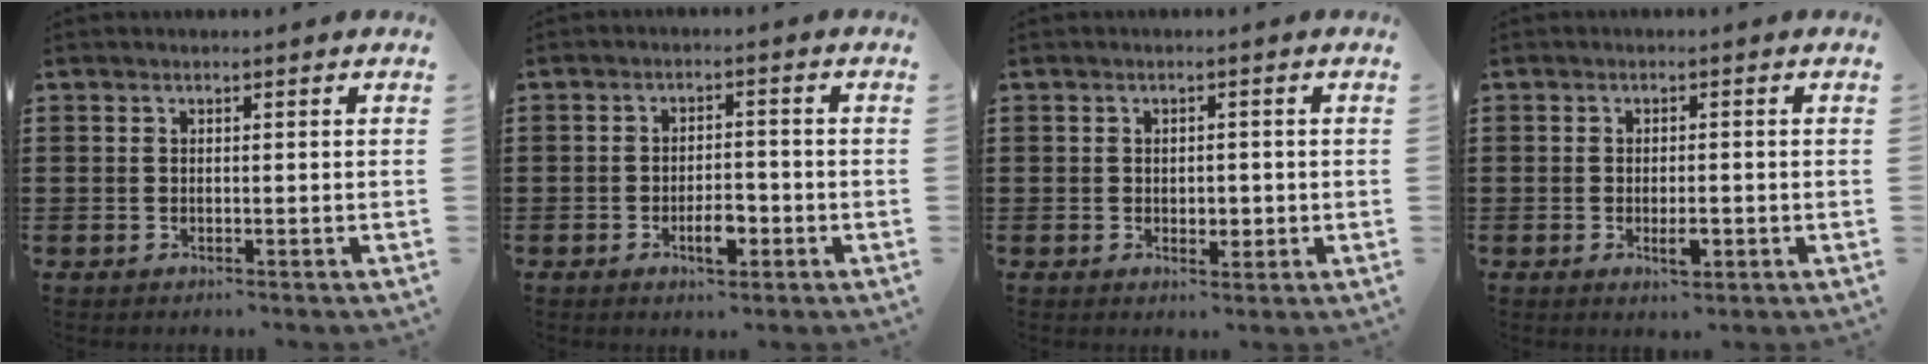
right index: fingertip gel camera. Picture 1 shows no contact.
{"total": 4.3, "force": [-1.9, 1.7, 3.5], "torque": [-0.058, 0.006, -0.034]}
{"total": 1.7, "force": [-0.1, 1.3, 1.1], "torque": [-0.015, 0.003, -0.007]}
{"total": 2.6, "force": [-0.8, 1.0, 2.3], "torque": [-0.041, 0.000, -0.015]}